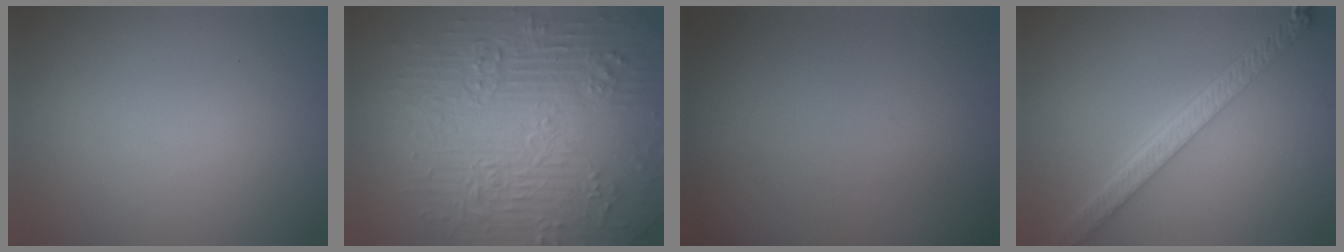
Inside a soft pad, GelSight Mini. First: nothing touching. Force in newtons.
{"total": 11.3, "press": 7.5, "slide": 8.4}
{"total": 0.0}
{"total": 5.1, "press": 4.0, "slide": 3.1}